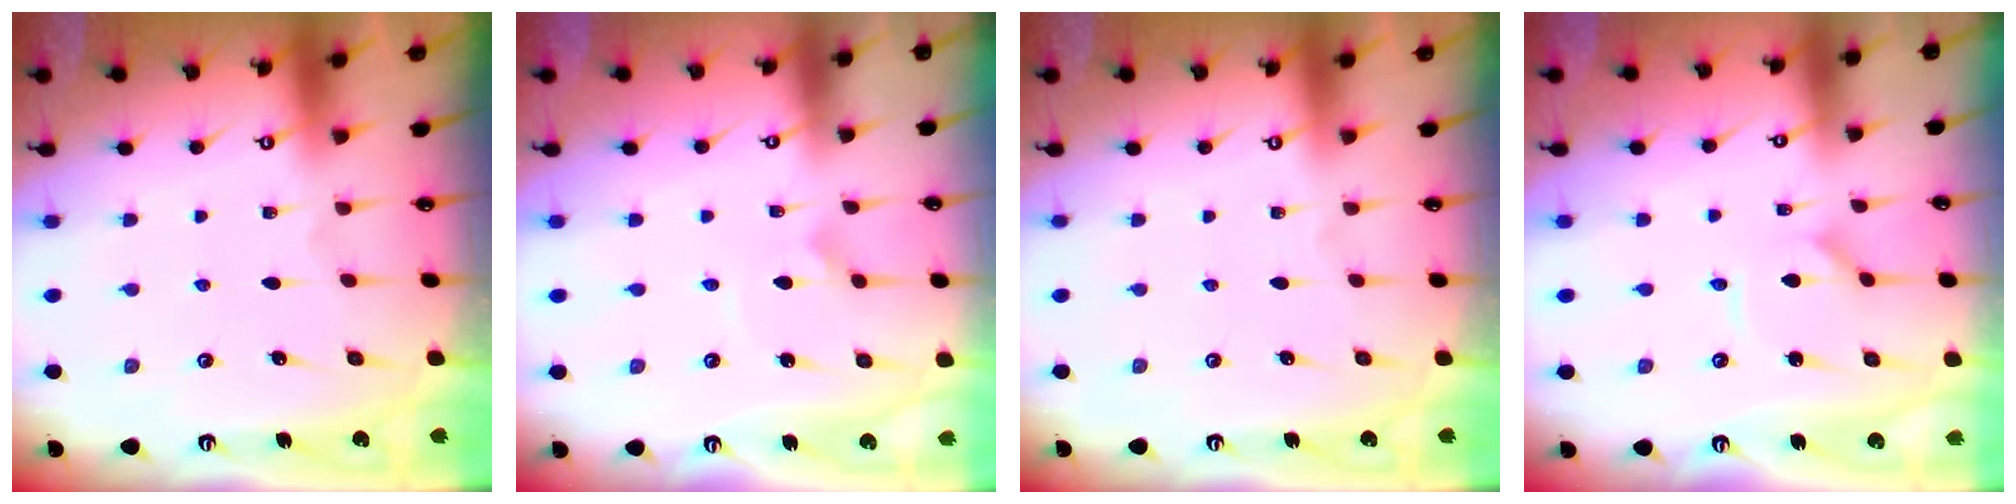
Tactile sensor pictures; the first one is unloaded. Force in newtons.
{"total": 1.5, "press": 1.5, "slide": 0.0}
{"total": 0.0}
{"total": 1.6, "press": 1.5, "slide": 0.2}